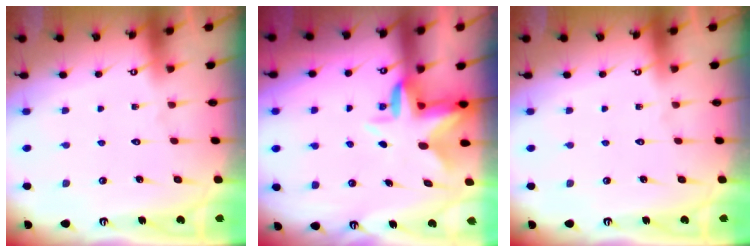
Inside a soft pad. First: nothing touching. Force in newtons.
{"total": 4.6, "press": 4.5, "slide": 0.9}
{"total": 0.0}